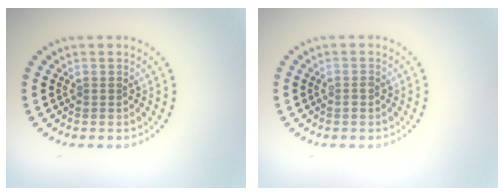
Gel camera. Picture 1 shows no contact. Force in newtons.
{"total": 0.7, "press": 0.7, "slide": 0.3}